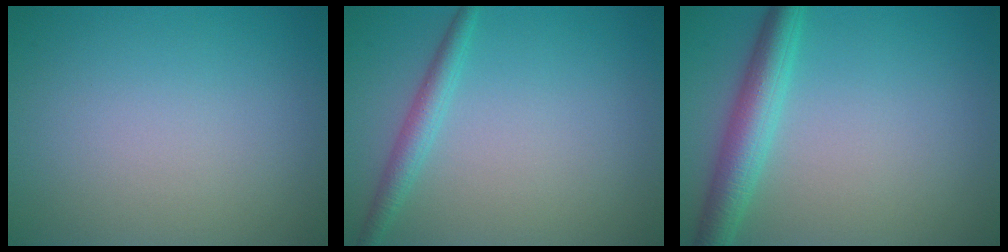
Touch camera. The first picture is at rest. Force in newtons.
{"total": 2.1, "press": 2.1, "slide": 0.1}
{"total": 4.2, "press": 4.2, "slide": 0.1}